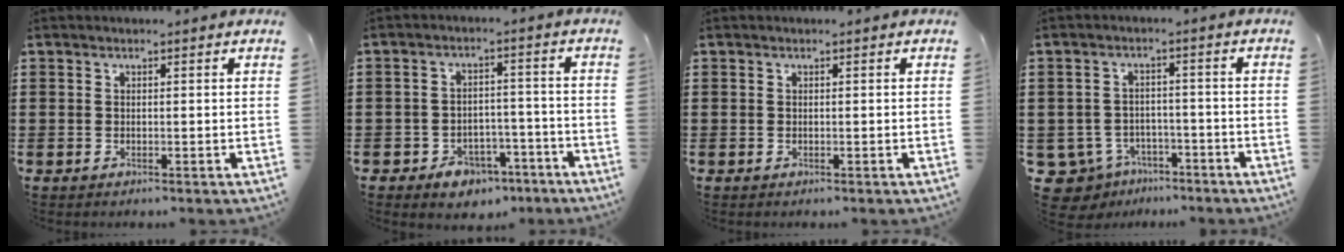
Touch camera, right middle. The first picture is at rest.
{"total": 4.5, "force": [-3.6, 2.3, 1.2], "torque": [-0.023, 0.014, -0.071]}
{"total": 0.0}
{"total": 4.4, "force": [-3.6, 2.3, 0.9], "torque": [-0.052, -0.001, -0.079]}